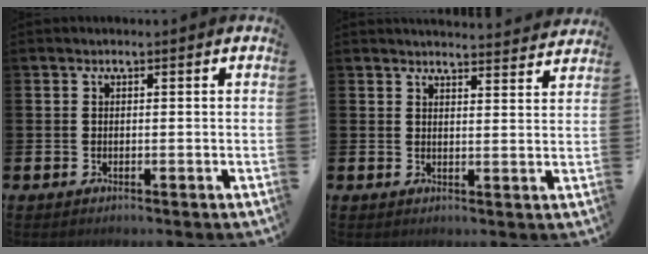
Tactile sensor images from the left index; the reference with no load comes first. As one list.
[{"total": 3.5, "force": [3.5, -0.1, 0.0], "torque": [0.003, -0.028, 0.061]}]